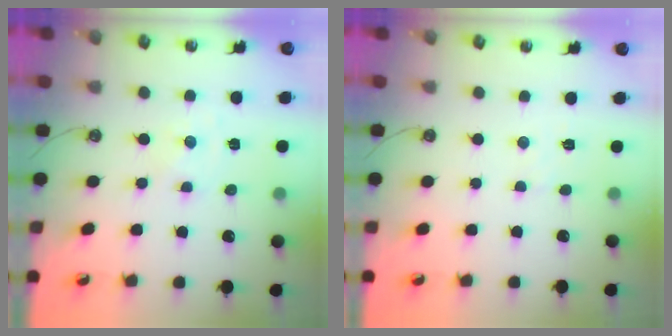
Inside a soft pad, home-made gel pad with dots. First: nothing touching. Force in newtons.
{"total": 3.0, "press": 3.0, "slide": 0.5}